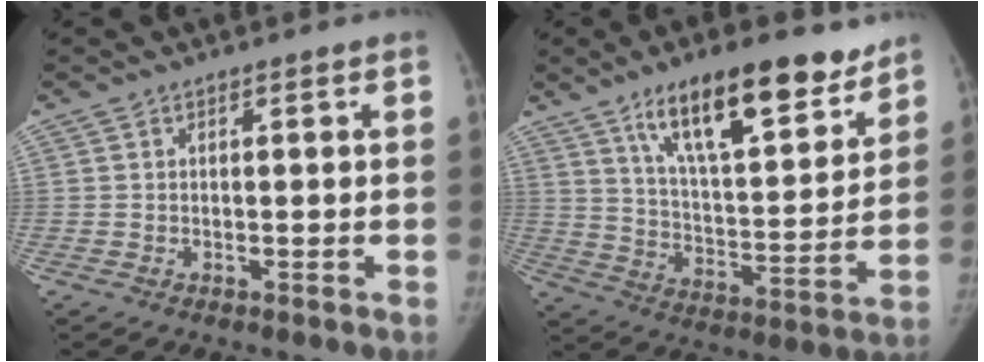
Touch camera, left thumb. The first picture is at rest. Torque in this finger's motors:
{"motor_torque": [1.33, 0.56, 1.70, -1.08, 0.36]}